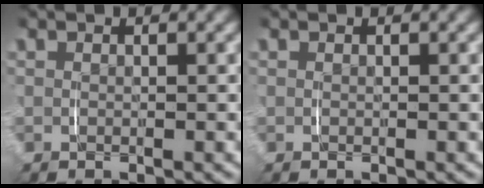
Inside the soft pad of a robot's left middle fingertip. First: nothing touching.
{"total": 0.0}